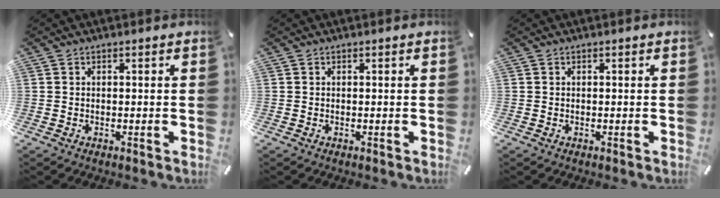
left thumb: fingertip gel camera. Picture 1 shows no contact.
{"total": 0.0}
{"total": 0.0}